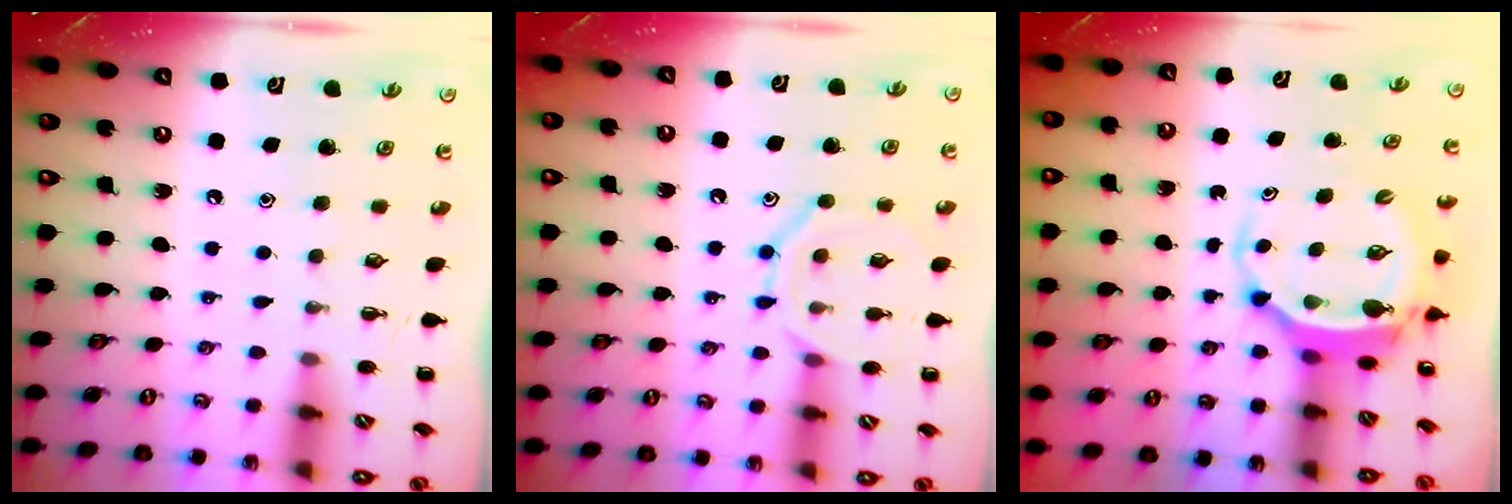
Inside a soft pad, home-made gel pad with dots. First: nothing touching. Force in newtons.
{"total": 10.5, "press": 10.5, "slide": 0.6}
{"total": 5.1, "press": 5.0, "slide": 1.2}